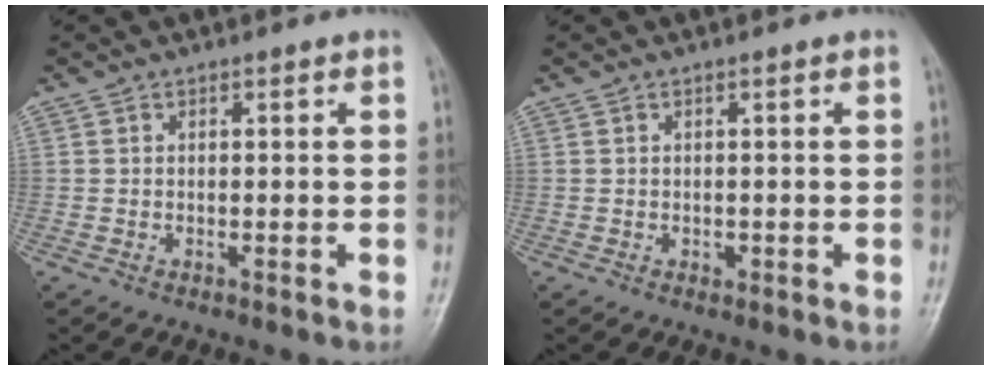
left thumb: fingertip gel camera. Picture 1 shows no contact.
{"total": 0.7, "force": [0.0, 0.5, 0.5], "torque": [-0.002, 0.001, 0.000]}